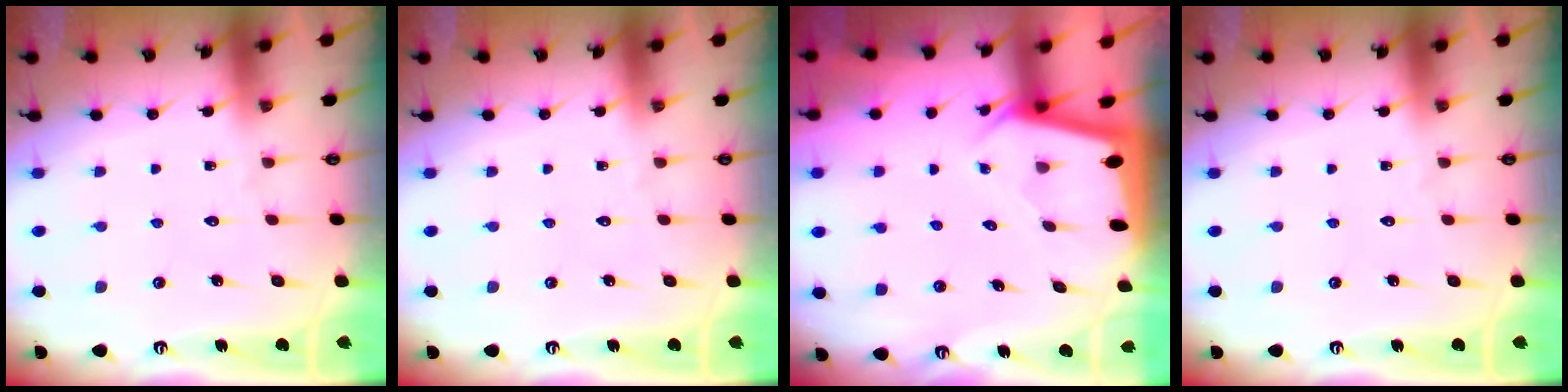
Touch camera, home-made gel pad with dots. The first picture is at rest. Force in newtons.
{"total": 0.0}
{"total": 1.8, "press": 1.8, "slide": 0.1}
{"total": 0.0}